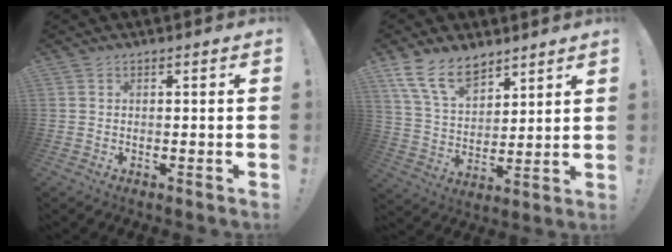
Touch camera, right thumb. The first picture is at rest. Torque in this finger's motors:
{"motor_torque": [-0.60, 0.97, 0.02, 0.37, 0.27]}